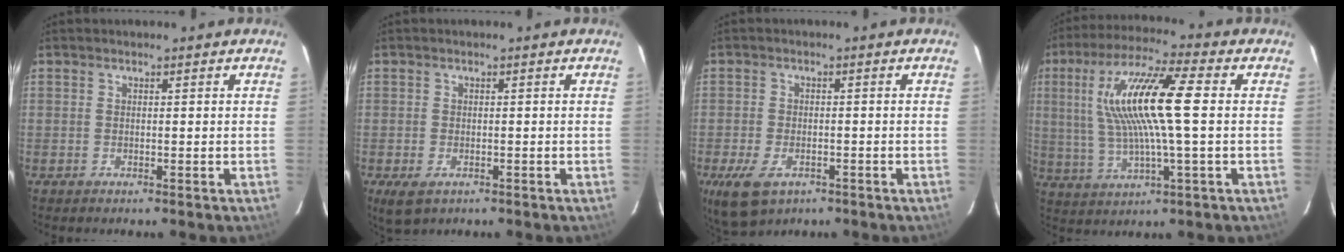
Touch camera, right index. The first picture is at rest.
{"total": 4.0, "force": [-2.0, 2.4, 2.5], "torque": [-0.048, -0.013, -0.031]}
{"total": 8.3, "force": [-4.4, 4.6, 5.3], "torque": [-0.122, -0.023, -0.075]}
{"total": 15.7, "force": [2.3, 2.1, 15.4], "torque": [-0.297, 0.012, 0.045]}